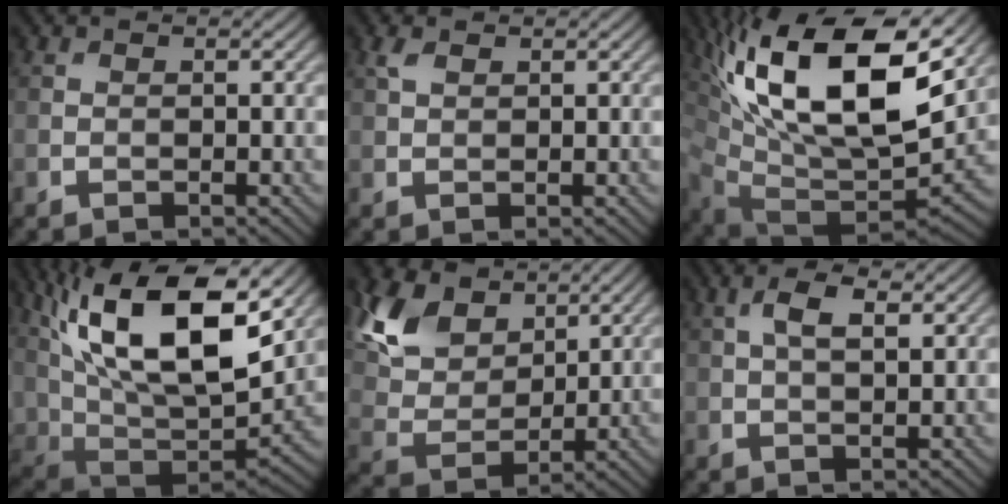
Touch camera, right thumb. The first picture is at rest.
{"total": 1.8, "force": [1.0, 1.0, 1.0], "torque": [-0.028, 0.005, 0.021]}
{"total": 18.5, "force": [6.7, 8.2, 15.2], "torque": [-0.313, 0.017, 0.120]}
{"total": 19.3, "force": [9.1, 8.4, 14.8], "torque": [-0.319, 0.024, 0.172]}
{"total": 11.0, "force": [6.2, 6.6, 6.2], "torque": [-0.168, 0.013, 0.117]}
{"total": 4.0, "force": [1.4, 1.7, 3.3], "torque": [-0.073, 0.004, 0.026]}